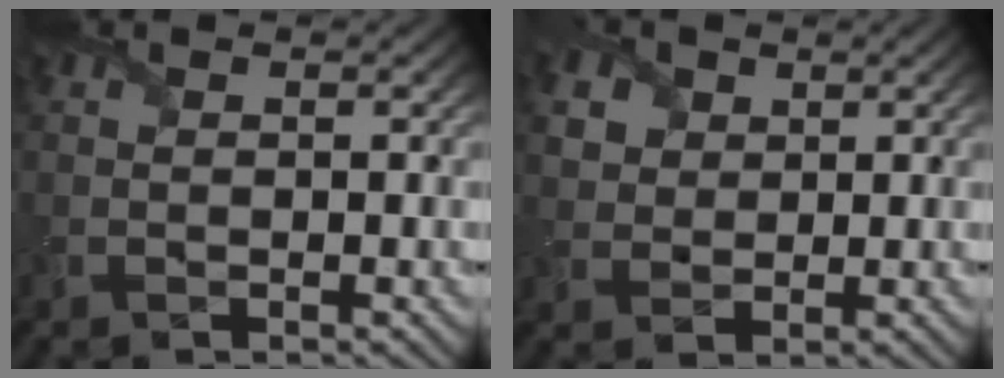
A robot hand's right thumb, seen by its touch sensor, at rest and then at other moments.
{"total": 4.9, "force": [2.3, 3.9, 2.0], "torque": [-0.091, 0.006, 0.041]}